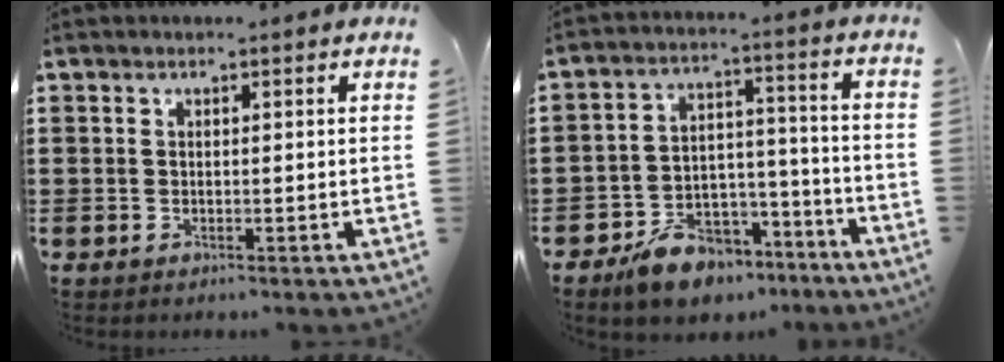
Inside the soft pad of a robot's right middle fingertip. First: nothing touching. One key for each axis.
{"total": 9.0, "fx": -7.4, "fy": 4.3, "fz": 2.5, "tx": -0.041, "ty": 0.046, "tz": -0.138}